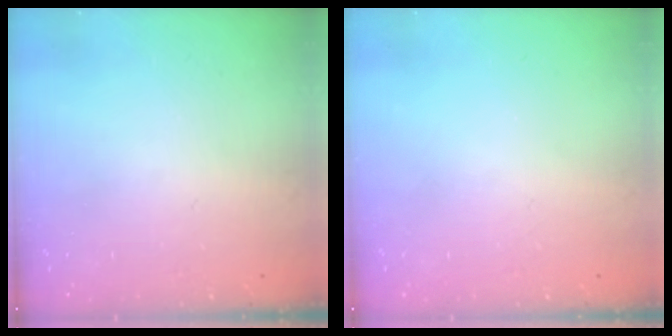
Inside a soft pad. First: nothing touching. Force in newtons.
{"total": 0.0}